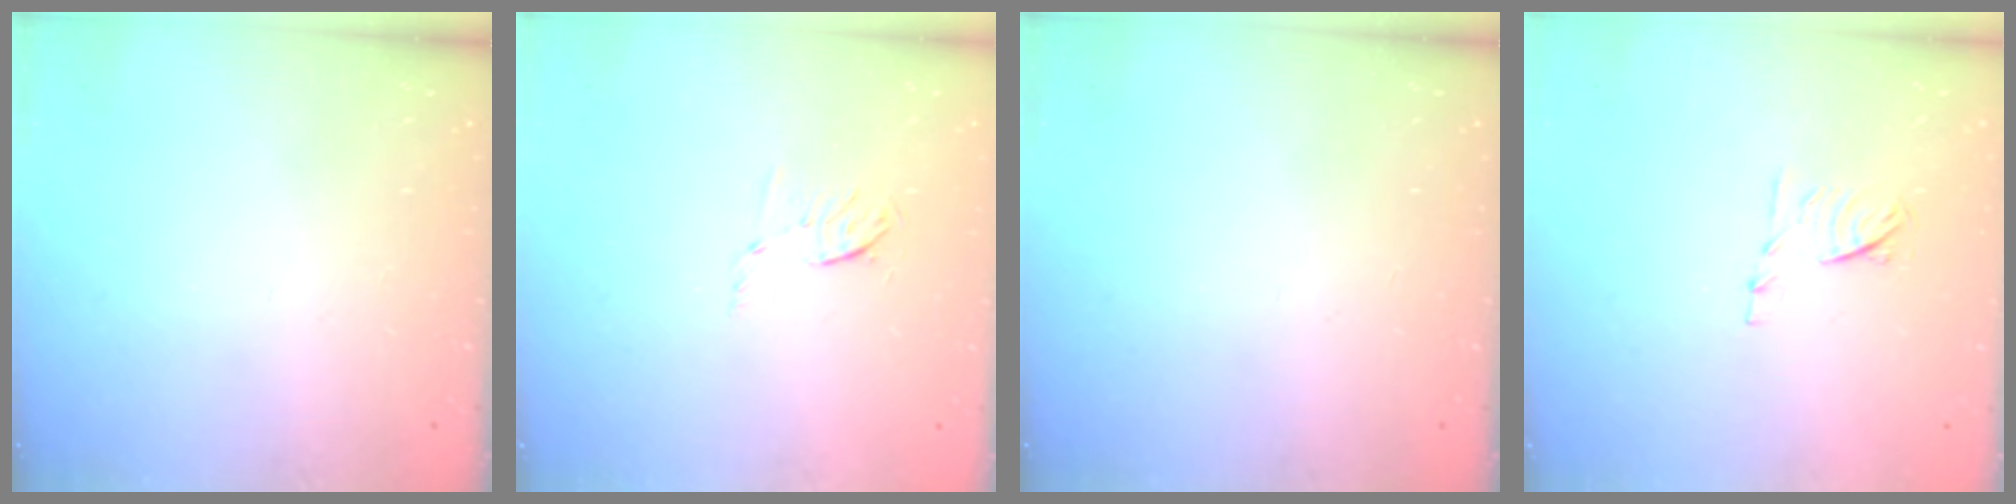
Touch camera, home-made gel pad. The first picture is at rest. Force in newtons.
{"total": 4.2, "press": 3.9, "slide": 1.6}
{"total": 0.0}
{"total": 6.6, "press": 6.6, "slide": 0.9}